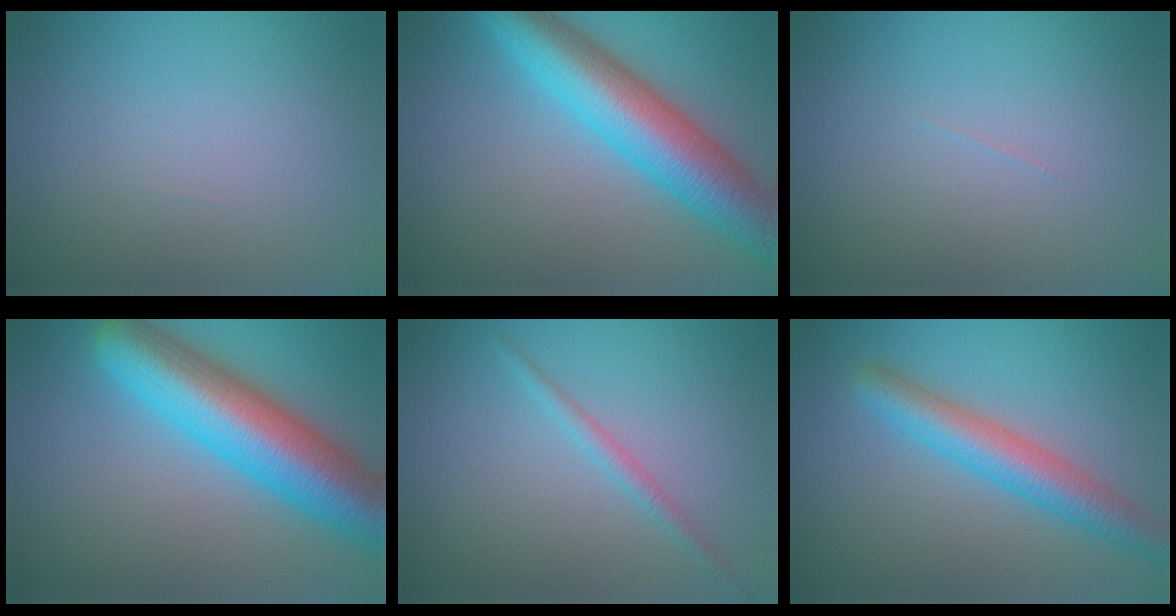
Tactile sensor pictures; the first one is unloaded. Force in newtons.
{"total": 9.0, "press": 9.0, "slide": 0.0}
{"total": 0.0}
{"total": 10.2, "press": 10.2, "slide": 0.3}
{"total": 1.3, "press": 1.3, "slide": 0.1}
{"total": 4.6, "press": 4.6, "slide": 0.2}